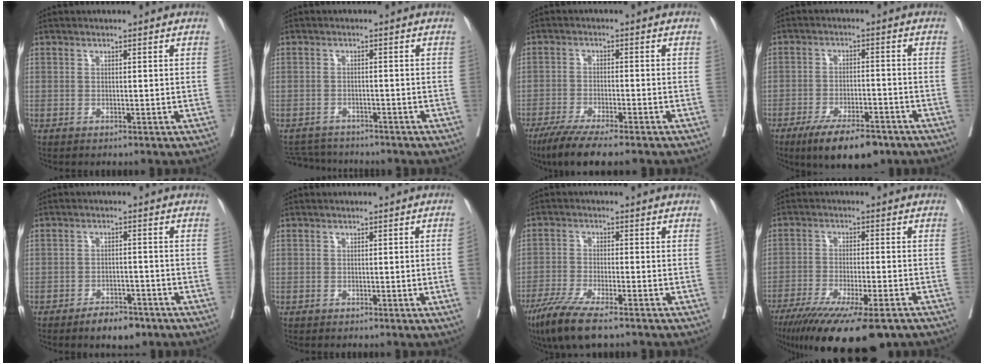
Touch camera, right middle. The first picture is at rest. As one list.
[{"total": 6.0, "force": [-5.9, 1.1, 0.9], "torque": [-0.017, -0.003, -0.090]}, {"total": 9.5, "force": [-7.5, 0.7, 5.8], "torque": [-0.094, -0.023, -0.120]}, {"total": 10.6, "force": [-7.7, 3.2, 6.6], "torque": [-0.107, -0.012, -0.124]}, {"total": 4.8, "force": [-3.5, 1.9, 2.6], "torque": [-0.042, 0.001, -0.049]}, {"total": 1.7, "force": [-0.3, 0.1, 1.7], "torque": [-0.032, 0.005, -0.002]}, {"total": 9.0, "force": [-6.3, 1.1, 6.2], "torque": [-0.116, -0.024, -0.109]}, {"total": 18.3, "force": [-13.7, 2.7, 11.9], "torque": [-0.174, -0.045, -0.213]}]